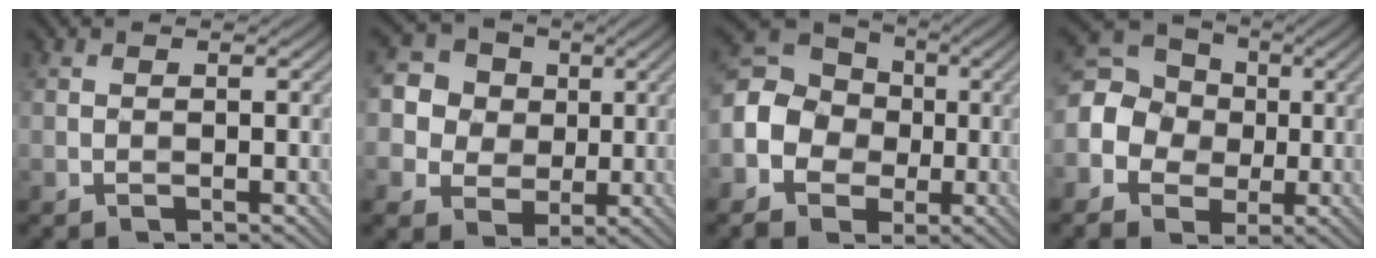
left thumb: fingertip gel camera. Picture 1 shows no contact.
{"total": 9.3, "force": [2.1, 8.4, 3.4], "torque": [-0.134, 0.024, 0.038]}
{"total": 10.6, "force": [-2.1, 9.2, 4.8], "torque": [-0.145, -0.006, -0.061]}
{"total": 10.8, "force": [-1.3, 9.7, 4.4], "torque": [-0.151, 0.012, -0.045]}